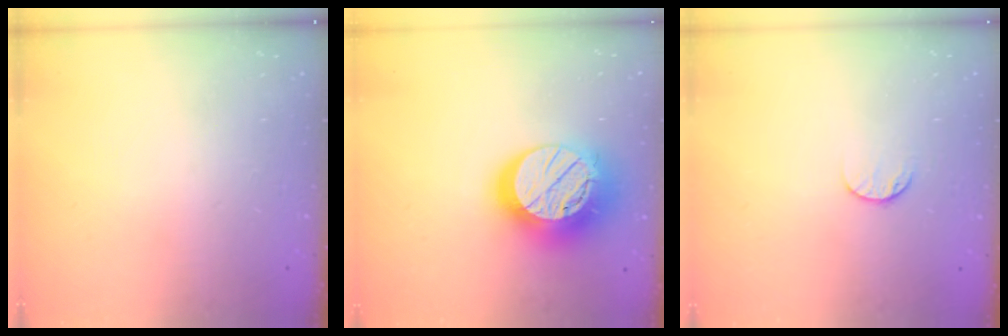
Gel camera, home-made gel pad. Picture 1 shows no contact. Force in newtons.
{"total": 21.8, "press": 21.7, "slide": 1.5}
{"total": 5.5, "press": 5.5, "slide": 0.6}